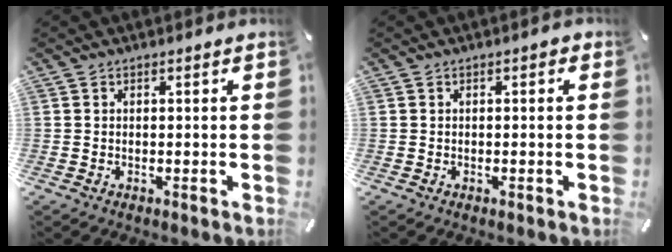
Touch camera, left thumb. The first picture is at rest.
{"total": 0.8, "force": [-0.2, 0.4, 0.6], "torque": [-0.010, 0.002, -0.004]}